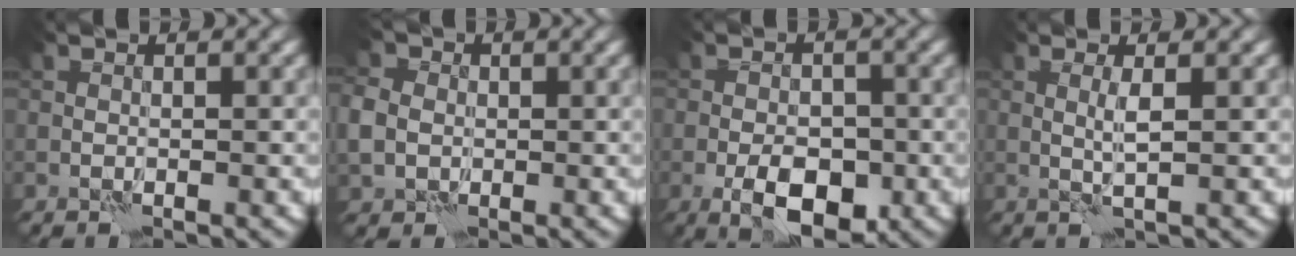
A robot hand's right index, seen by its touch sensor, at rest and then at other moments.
{"total": 4.3, "force": [-0.1, 3.8, 2.1], "torque": [-0.057, 0.004, -0.012]}
{"total": 5.4, "force": [-2.3, 2.7, 4.1], "torque": [-0.064, 0.000, -0.044]}
{"total": 1.4, "force": [0.4, -0.1, 1.4], "torque": [-0.034, 0.001, 0.005]}